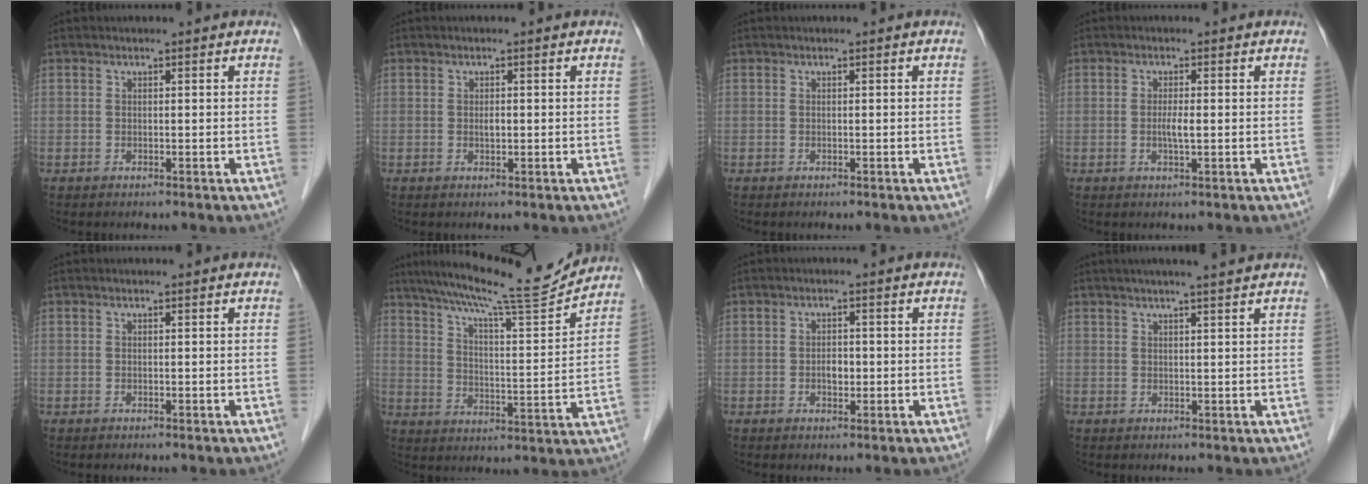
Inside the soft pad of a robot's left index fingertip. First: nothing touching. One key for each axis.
{"total": 0.9, "fx": -0.3, "fy": 0.4, "fz": 0.8, "tx": -0.014, "ty": -0.005, "tz": -0.006}
{"total": 0.0}
{"total": 1.9, "fx": -0.5, "fy": 0.1, "fz": 1.9, "tx": -0.037, "ty": -0.006, "tz": -0.010}
{"total": 0.0}
{"total": 15.4, "fx": 14.1, "fy": -0.7, "fz": 6.0, "tx": -0.106, "ty": -0.021, "tz": 0.208}
{"total": 1.9, "fx": -0.7, "fy": 1.1, "fz": 1.4, "tx": -0.021, "ty": -0.001, "tz": -0.013}
{"total": 5.4, "fx": 4.3, "fy": -0.7, "fz": 3.2, "tx": -0.045, "ty": 0.010, "tz": 0.055}